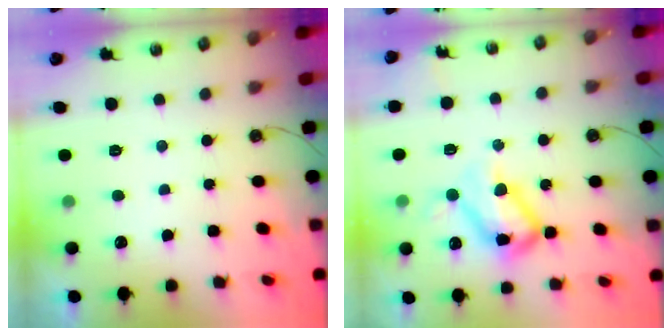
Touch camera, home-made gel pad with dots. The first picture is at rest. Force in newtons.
{"total": 13.6, "press": 13.6, "slide": 0.9}